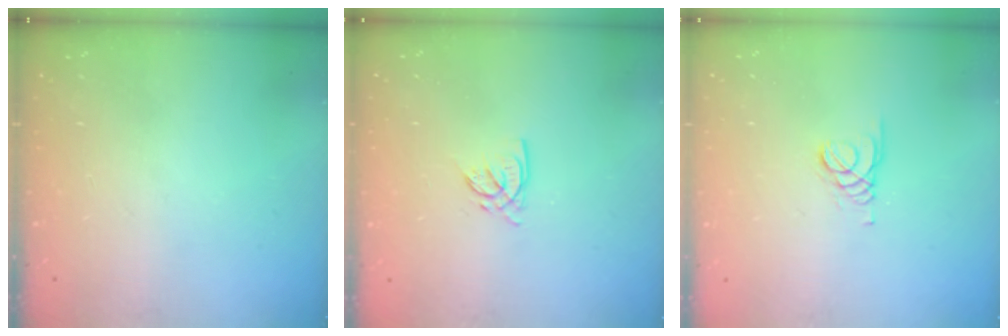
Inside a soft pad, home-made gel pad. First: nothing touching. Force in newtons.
{"total": 3.5, "press": 3.5, "slide": 0.2}
{"total": 1.6, "press": 1.5, "slide": 0.2}